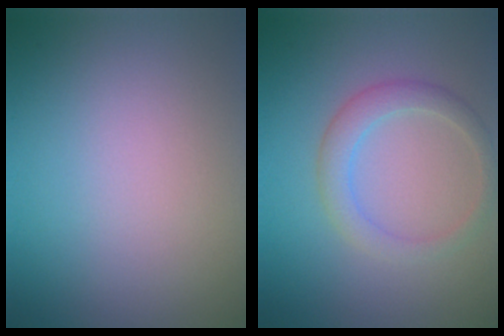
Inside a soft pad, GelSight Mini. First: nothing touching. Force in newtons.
{"total": 2.6, "press": 2.5, "slide": 0.2}